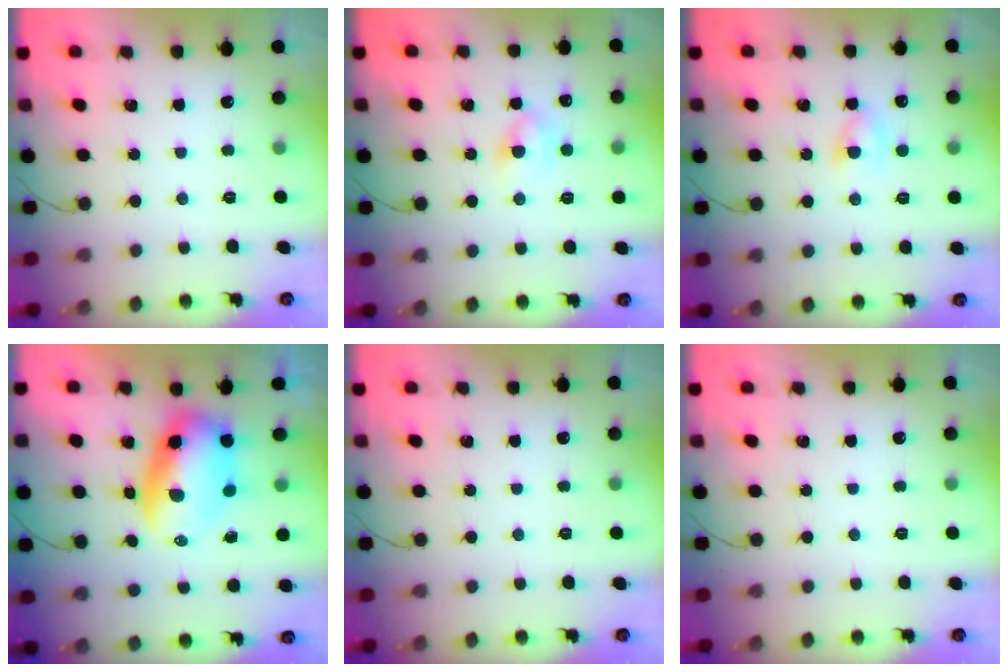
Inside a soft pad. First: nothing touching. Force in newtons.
{"total": 4.9, "press": 4.8, "slide": 1.3}
{"total": 2.7, "press": 2.4, "slide": 1.2}
{"total": 8.9, "press": 8.6, "slide": 2.4}
{"total": 0.0}
{"total": 0.0}